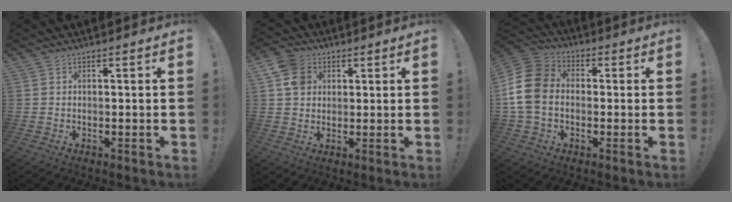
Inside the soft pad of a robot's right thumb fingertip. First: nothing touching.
{"total": 7.8, "force": [2.7, 6.5, 3.5], "torque": [-0.051, -0.002, 0.055]}
{"total": 13.8, "force": [-0.7, 10.7, 8.6], "torque": [-0.178, 0.021, -0.012]}